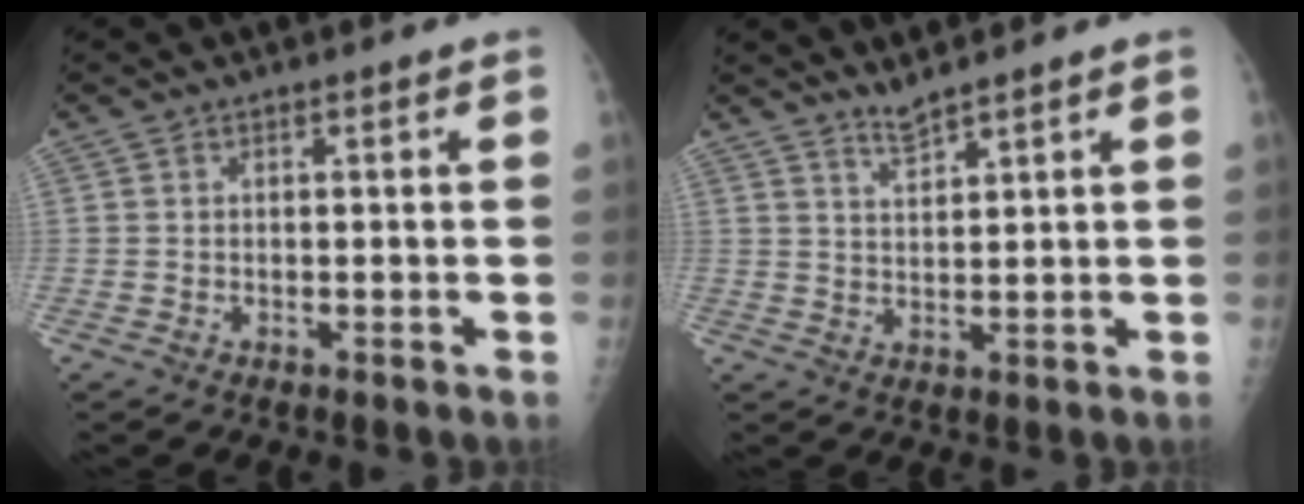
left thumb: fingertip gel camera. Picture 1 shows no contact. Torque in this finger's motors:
{"motor_torque": [-0.47, -0.05, -0.55, -0.19, -0.05]}